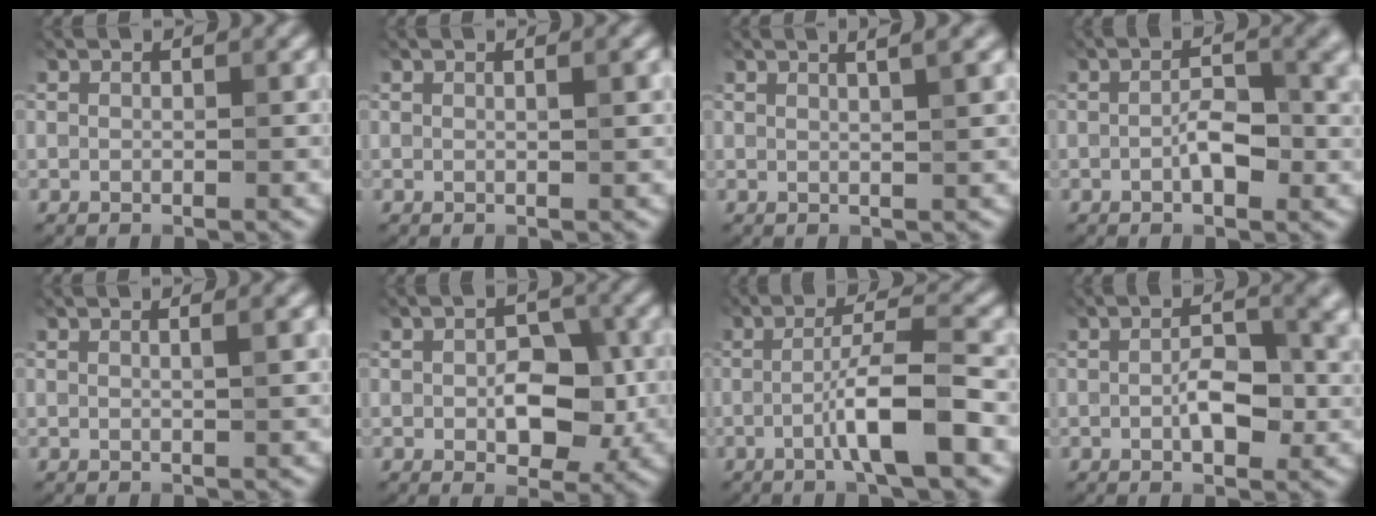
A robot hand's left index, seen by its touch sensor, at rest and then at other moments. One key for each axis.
{"total": 1.2, "fx": 0.4, "fy": 0.0, "fz": 1.2, "tx": -0.023, "ty": 0.005, "tz": 0.006}
{"total": 2.9, "fx": 1.6, "fy": 0.6, "fz": 2.4, "tx": -0.021, "ty": 0.015, "tz": 0.010}
{"total": 3.3, "fx": -0.6, "fy": 1.1, "fz": 3.1, "tx": -0.058, "ty": 0.005, "tz": -0.011}
{"total": 1.6, "fx": 0.5, "fy": 0.1, "fz": 1.5, "tx": -0.024, "ty": 0.009, "tz": 0.006}
{"total": 5.9, "fx": -0.4, "fy": 3.4, "fz": 4.8, "tx": -0.075, "ty": -0.002, "tz": -0.003}
{"total": 5.6, "fx": -2.0, "fy": 0.3, "fz": 5.2, "tx": -0.090, "ty": 0.017, "tz": -0.041}
{"total": 3.9, "fx": -0.4, "fy": 1.6, "fz": 3.5, "tx": -0.066, "ty": 0.003, "tz": -0.005}